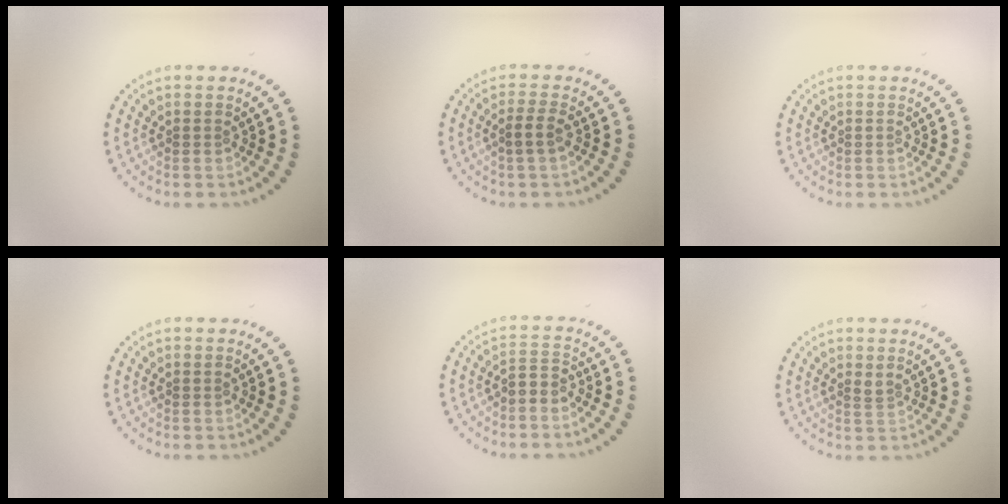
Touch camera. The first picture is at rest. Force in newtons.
{"total": 1.7, "press": 1.4, "slide": 0.9}
{"total": 0.0}
{"total": 0.0}
{"total": 1.7, "press": 1.3, "slide": 1.2}
{"total": 0.9, "press": 0.6, "slide": 0.7}